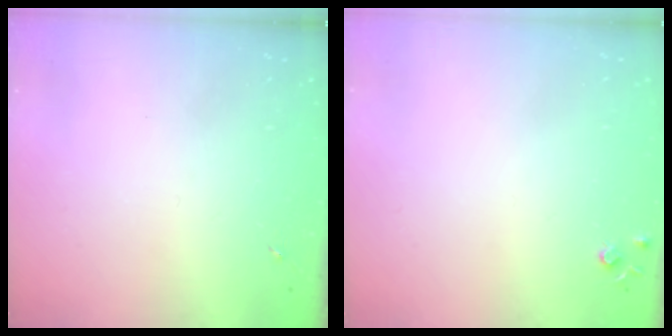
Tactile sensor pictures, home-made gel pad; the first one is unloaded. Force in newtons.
{"total": 4.3, "press": 4.3, "slide": 0.7}